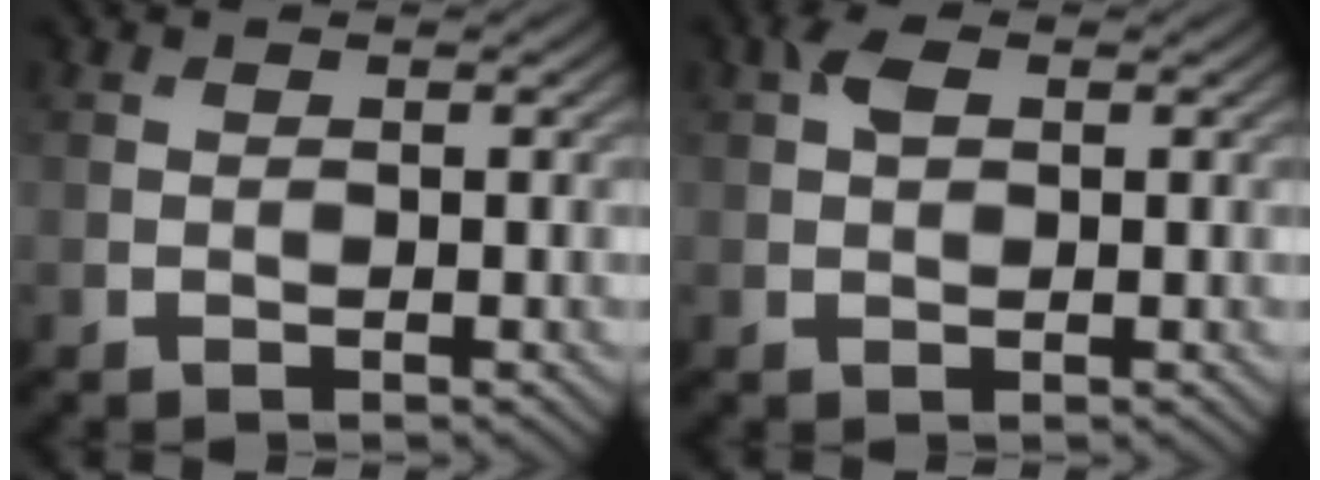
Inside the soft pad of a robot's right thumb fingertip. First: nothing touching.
{"total": 2.2, "force": [0.8, 1.3, 1.7], "torque": [-0.037, 0.006, 0.010]}